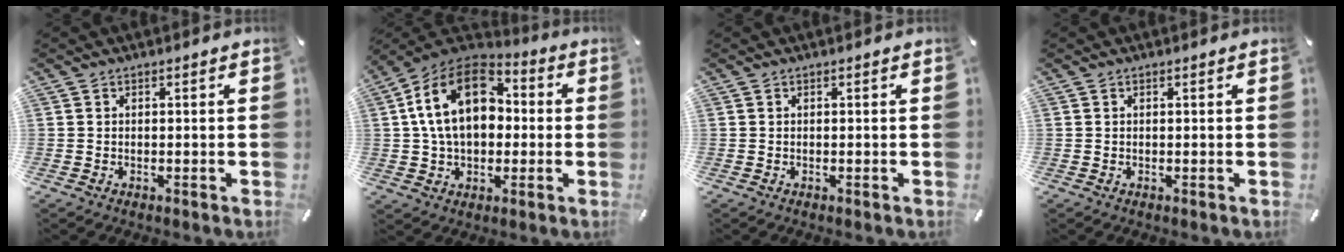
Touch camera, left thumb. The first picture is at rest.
{"total": 18.3, "force": [2.9, 12.9, 12.7], "torque": [-0.242, 0.004, 0.050]}
{"total": 0.0}
{"total": 0.0}